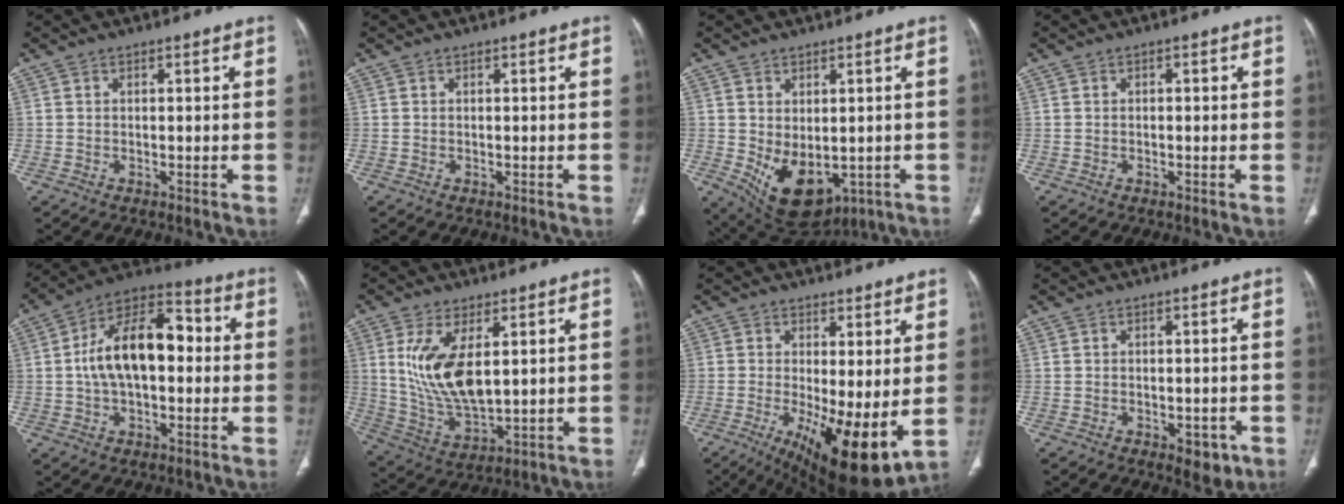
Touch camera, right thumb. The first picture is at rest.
{"total": 0.0}
{"total": 11.3, "force": [-2.3, 7.1, 8.5], "torque": [-0.118, -0.006, -0.004]}
{"total": 0.6, "force": [0.1, 0.3, 0.6], "torque": [-0.006, 0.001, 0.001]}
{"total": 16.6, "force": [0.8, 9.5, 13.6], "torque": [-0.216, 0.039, 0.004]}
{"total": 13.1, "force": [3.4, 6.0, 11.2], "torque": [-0.221, -0.022, 0.083]}
{"total": 14.2, "force": [-2.1, 4.5, 13.3], "torque": [-0.212, -0.030, -0.016]}
{"total": 4.4, "force": [-2.0, 2.5, 3.1], "torque": [-0.019, 0.006, -0.019]}